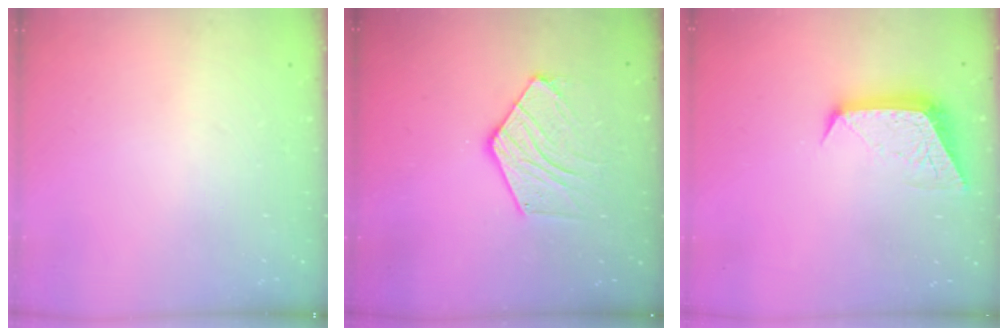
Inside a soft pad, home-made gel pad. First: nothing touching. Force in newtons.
{"total": 11.9, "press": 11.8, "slide": 0.9}
{"total": 9.8, "press": 9.8, "slide": 0.7}